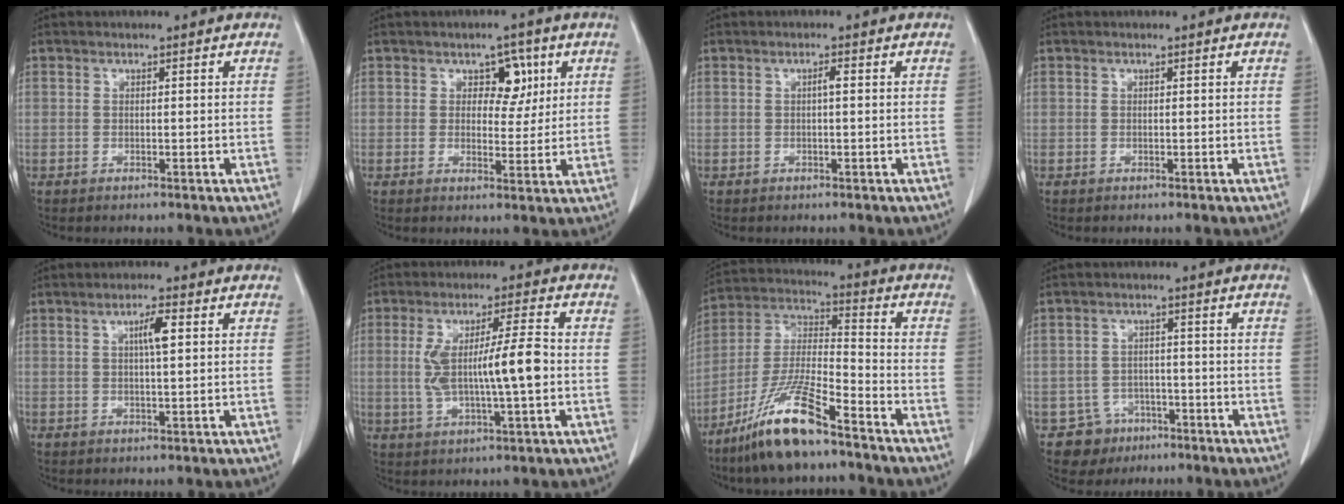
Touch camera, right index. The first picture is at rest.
{"total": 4.7, "force": [1.8, 3.0, 3.1], "torque": [-0.033, 0.007, 0.027]}
{"total": 1.0, "force": [0.1, 0.1, 1.0], "torque": [-0.019, 0.002, 0.000]}
{"total": 0.0}
{"total": 3.5, "force": [1.0, 0.3, 3.3], "torque": [-0.059, 0.002, 0.015]}
{"total": 10.5, "force": [-0.4, 1.3, 10.4], "torque": [-0.195, 0.012, -0.006]}
{"total": 14.2, "force": [-9.9, 1.8, 9.9], "torque": [-0.211, -0.016, -0.188]}
{"total": 5.4, "force": [-3.0, 4.5, -0.1], "torque": [0.005, 0.012, -0.043]}